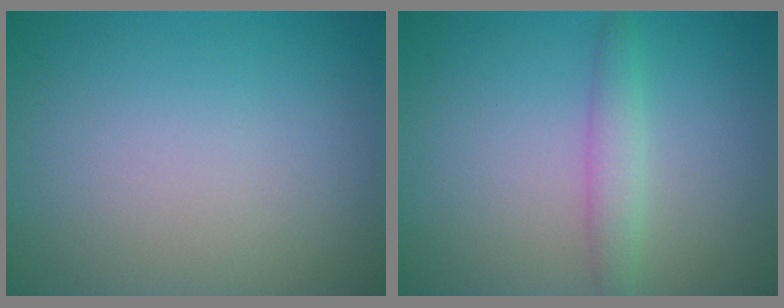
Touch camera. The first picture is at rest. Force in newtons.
{"total": 2.0, "press": 2.0, "slide": 0.2}